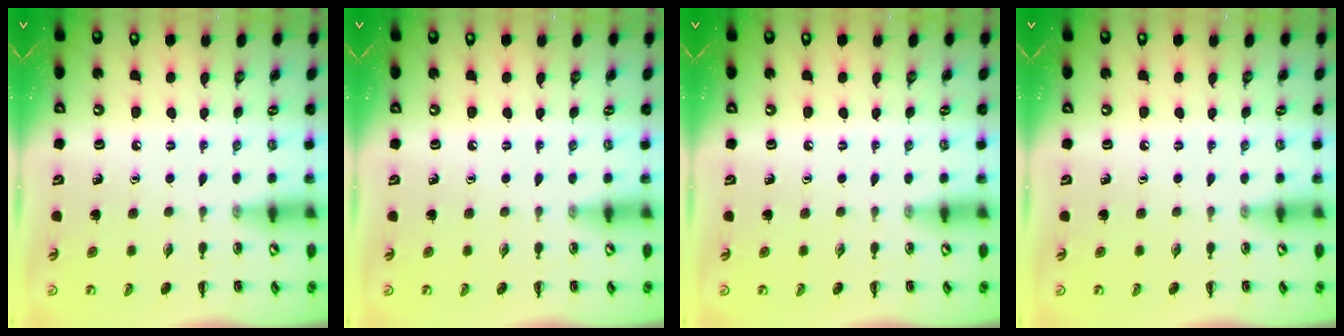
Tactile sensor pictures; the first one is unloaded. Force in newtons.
{"total": 0.0}
{"total": 0.0}
{"total": 0.0}